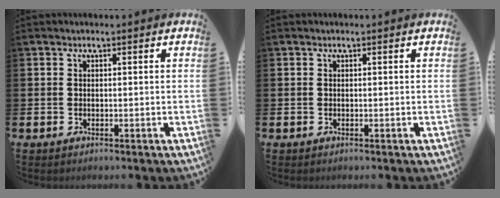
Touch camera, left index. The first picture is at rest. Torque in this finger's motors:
{"motor_torque": [0.00, 0.00, 0.00, 0.00]}